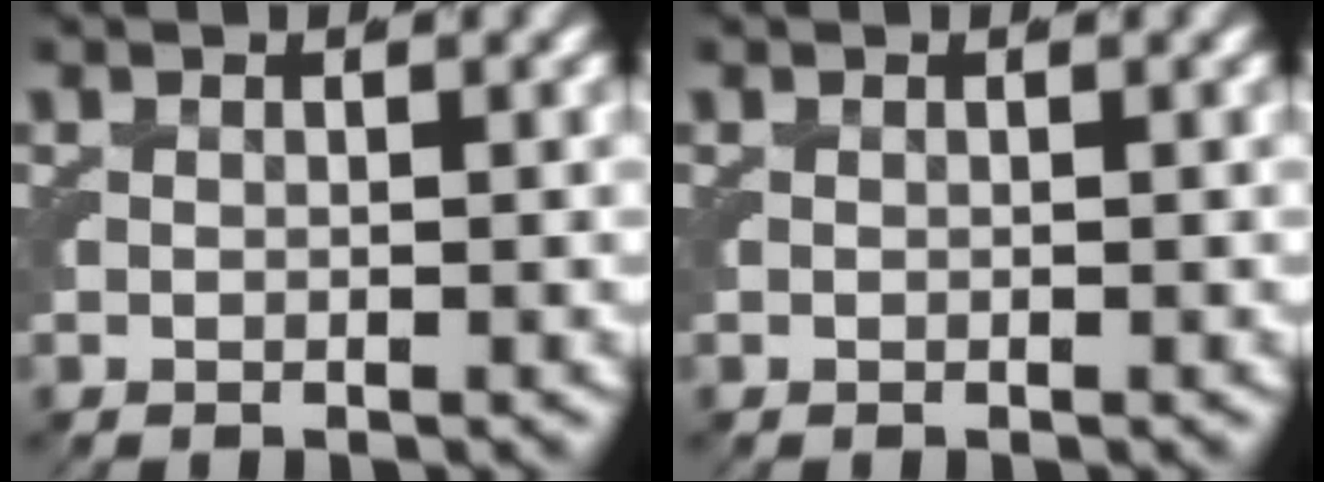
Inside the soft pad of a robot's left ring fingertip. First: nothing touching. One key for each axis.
{"total": 0.0}